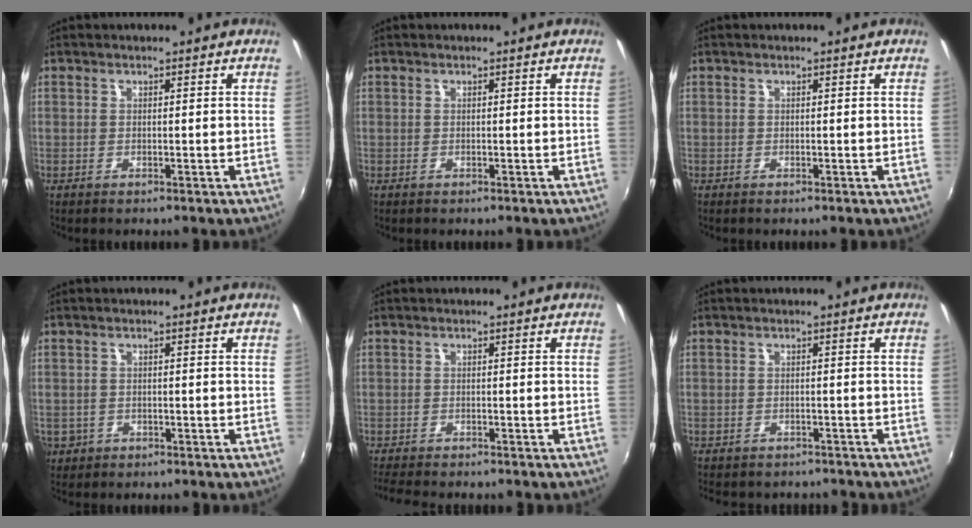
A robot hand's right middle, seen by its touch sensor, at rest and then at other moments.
{"total": 0.0}
{"total": 0.0}
{"total": 4.9, "force": [-1.5, 4.3, 1.8], "torque": [-0.051, -0.004, -0.019]}
{"total": 4.9, "force": [-4.5, 0.9, 1.8], "torque": [-0.052, -0.019, -0.080]}
{"total": 4.5, "force": [-3.9, 1.9, 1.2], "torque": [-0.030, -0.013, -0.053]}